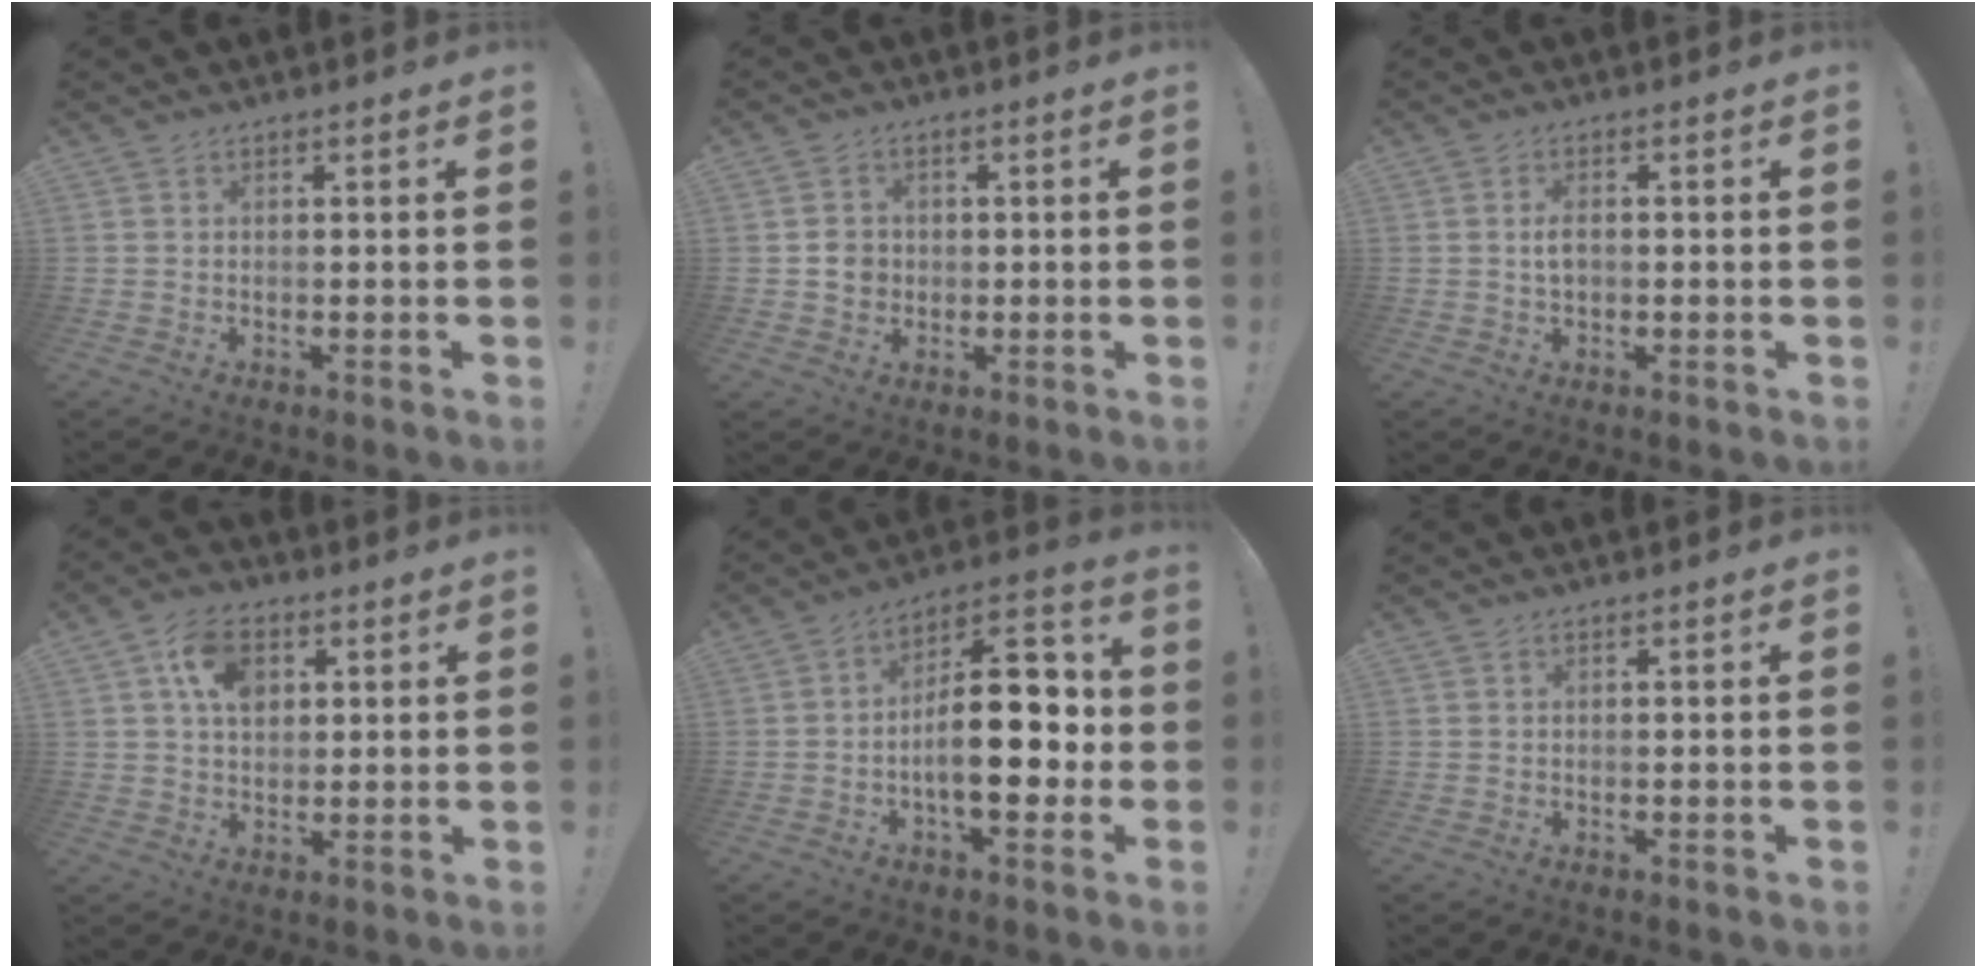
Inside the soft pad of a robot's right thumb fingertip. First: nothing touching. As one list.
[{"total": 4.7, "force": [-0.1, 4.3, 1.7], "torque": [-0.019, 0.008, 0.000]}, {"total": 2.9, "force": [-0.2, 1.5, 2.5], "torque": [-0.039, 0.002, -0.005]}, {"total": 10.5, "force": [3.9, 7.4, 6.3], "torque": [-0.109, 0.006, 0.075]}, {"total": 19.8, "force": [-2.5, 9.3, 17.3], "torque": [-0.256, 0.012, -0.038]}, {"total": 0.0}]